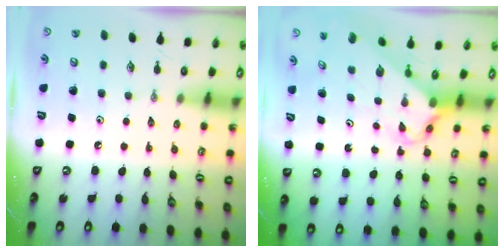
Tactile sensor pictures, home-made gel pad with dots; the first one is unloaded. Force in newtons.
{"total": 2.7, "press": 2.7, "slide": 0.2}